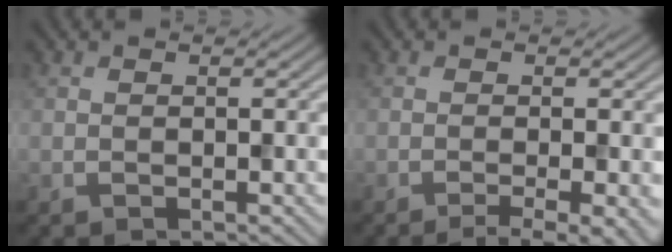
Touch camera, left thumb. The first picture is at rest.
{"total": 4.7, "force": [-2.5, 0.9, 3.9], "torque": [-0.046, 0.002, -0.042]}